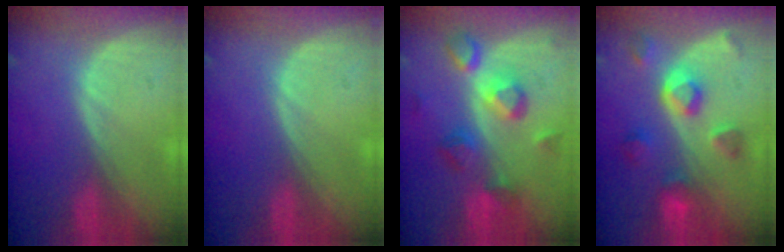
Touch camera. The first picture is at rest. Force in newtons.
{"total": 0.0}
{"total": 7.6, "press": 7.5, "slide": 0.6}
{"total": 7.7, "press": 6.8, "slide": 3.5}